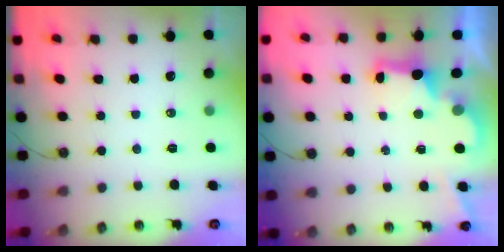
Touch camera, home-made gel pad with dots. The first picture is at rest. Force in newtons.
{"total": 2.9, "press": 2.7, "slide": 0.9}